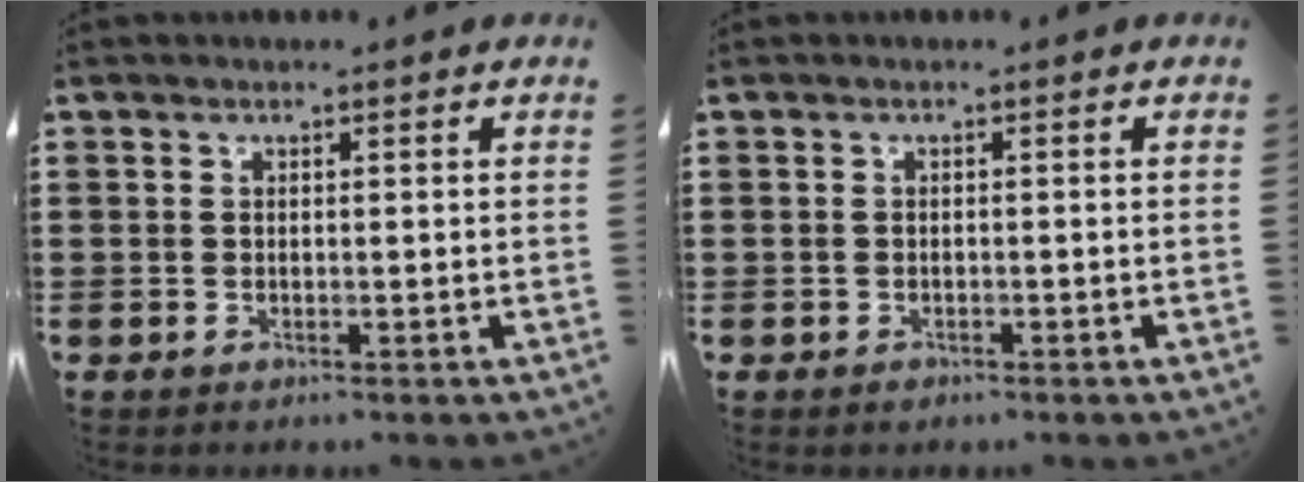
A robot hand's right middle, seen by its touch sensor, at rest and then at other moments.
{"total": 0.6, "force": [-0.5, 0.3, 0.1], "torque": [-0.003, 0.001, -0.012]}